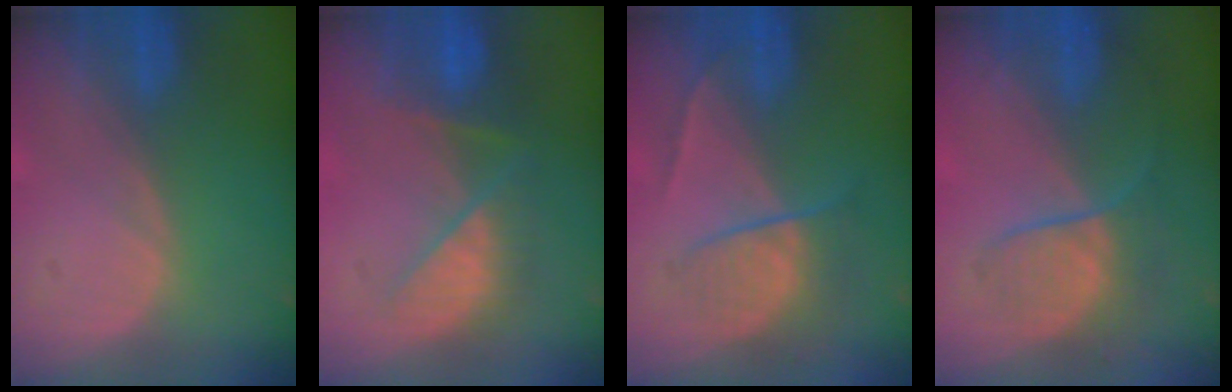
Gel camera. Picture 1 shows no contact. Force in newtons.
{"total": 7.5, "press": 7.3, "slide": 1.9}
{"total": 6.8, "press": 6.0, "slide": 3.2}
{"total": 6.3, "press": 5.8, "slide": 2.3}